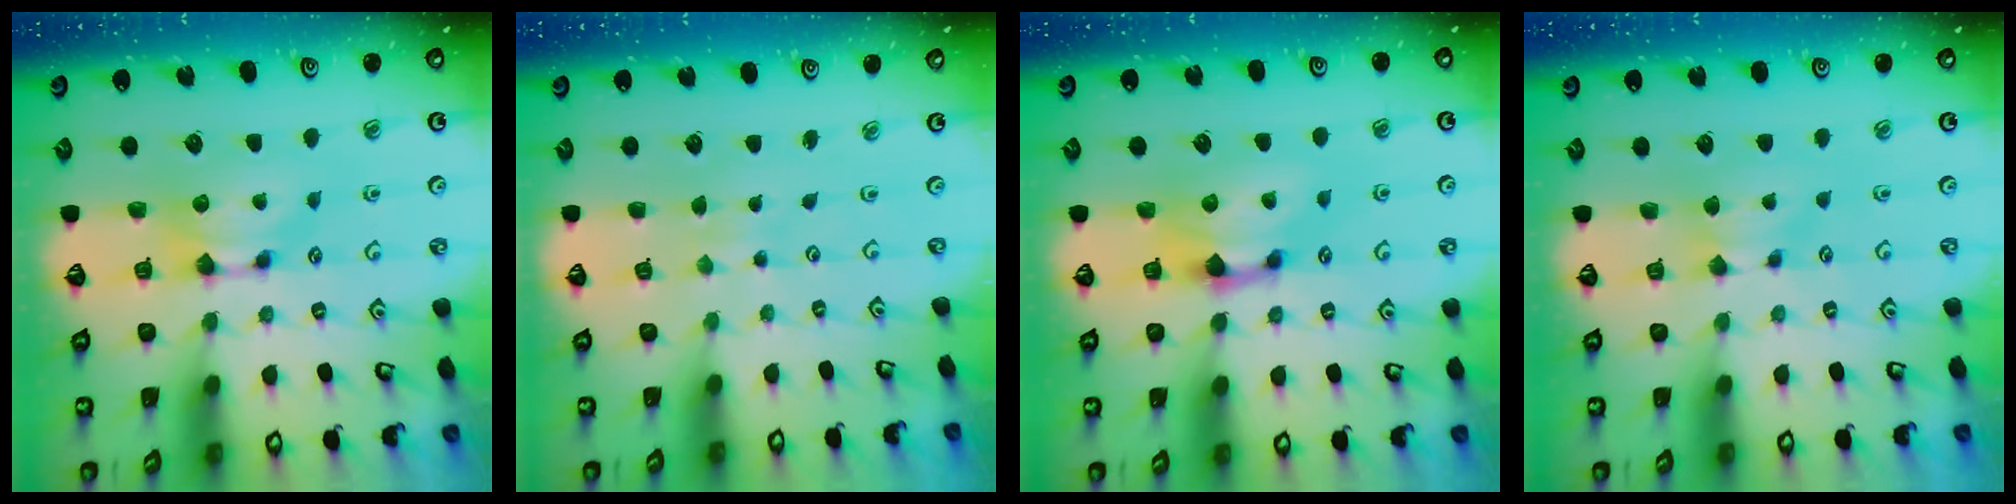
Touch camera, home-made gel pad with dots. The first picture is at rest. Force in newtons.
{"total": 4.5, "press": 4.5, "slide": 0.1}
{"total": 1.7, "press": 1.1, "slide": 1.3}
{"total": 2.0, "press": 1.9, "slide": 0.7}